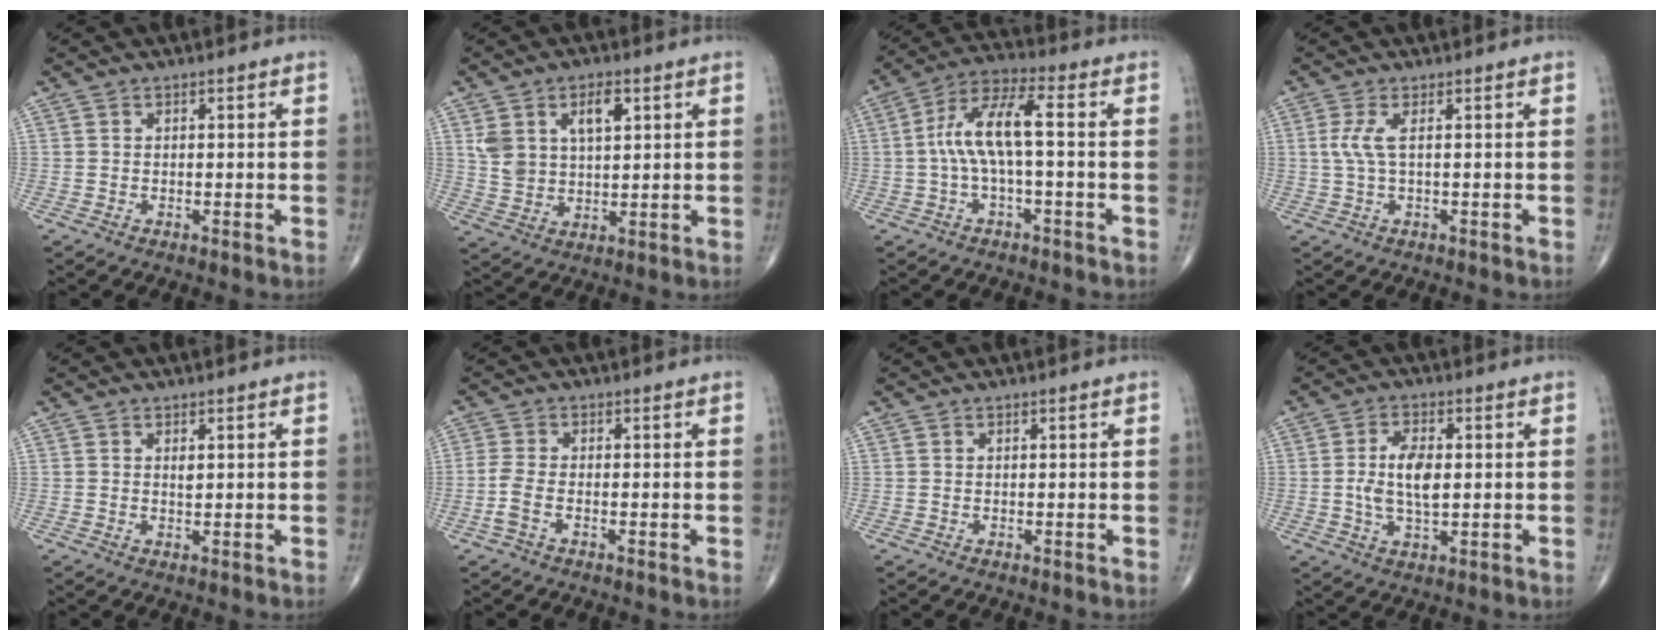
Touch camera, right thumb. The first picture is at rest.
{"total": 9.0, "force": [3.5, 5.2, 6.4], "torque": [-0.104, -0.008, 0.070]}
{"total": 9.8, "force": [-0.3, 2.6, 9.4], "torque": [-0.200, 0.041, -0.010]}
{"total": 3.1, "force": [0.4, 0.6, 3.0], "torque": [-0.088, 0.004, 0.010]}
{"total": 0.9, "force": [0.4, 0.4, 0.8], "torque": [-0.008, -0.002, 0.008]}
{"total": 3.3, "force": [-1.4, 1.2, 2.7], "torque": [-0.075, 0.004, -0.033]}
{"total": 0.0}
{"total": 7.1, "force": [0.2, 3.2, 6.3], "torque": [-0.121, -0.002, 0.002]}